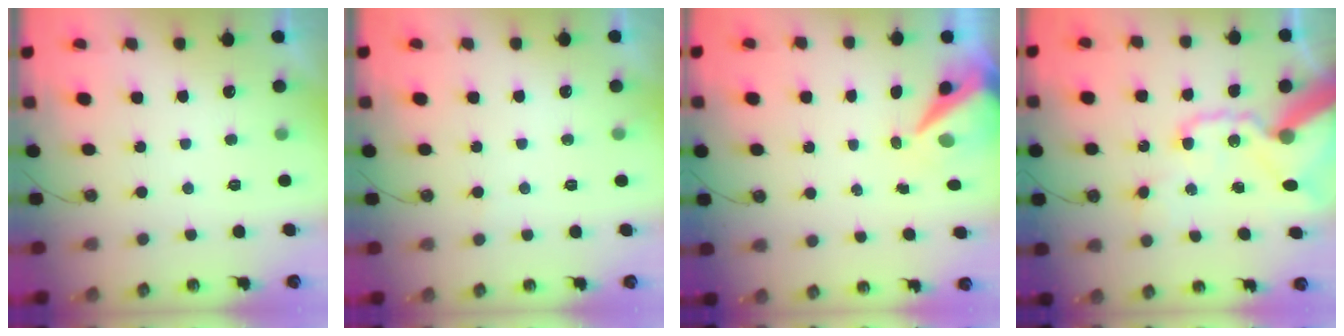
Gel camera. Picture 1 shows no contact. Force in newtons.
{"total": 4.0, "press": 4.0, "slide": 0.3}
{"total": 8.6, "press": 8.6, "slide": 1.1}
{"total": 21.3, "press": 21.0, "slide": 3.5}